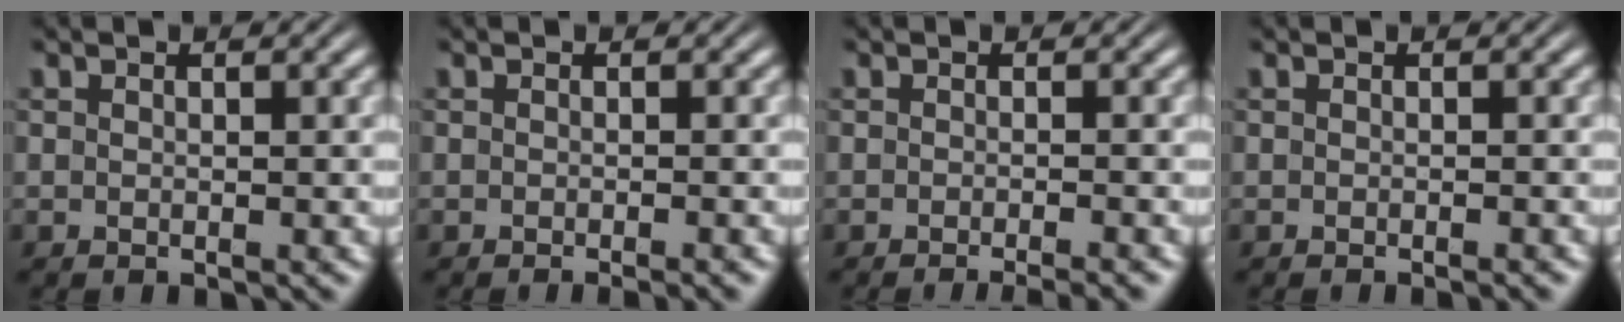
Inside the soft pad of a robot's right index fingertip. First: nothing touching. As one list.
[{"total": 1.4, "force": [-1.2, -0.2, 0.7], "torque": [-0.002, 0.003, -0.020]}, {"total": 2.7, "force": [-2.4, 0.1, 1.1], "torque": [-0.007, -0.001, -0.039]}, {"total": 0.8, "force": [-0.7, -0.2, 0.4], "torque": [-0.001, 0.003, -0.012]}]